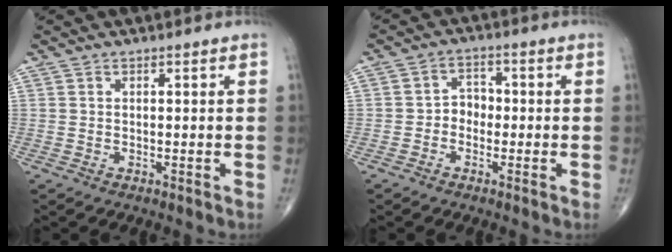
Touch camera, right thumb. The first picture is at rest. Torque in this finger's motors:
{"motor_torque": [-0.16, -0.05, 0.39, -0.06, -0.02]}